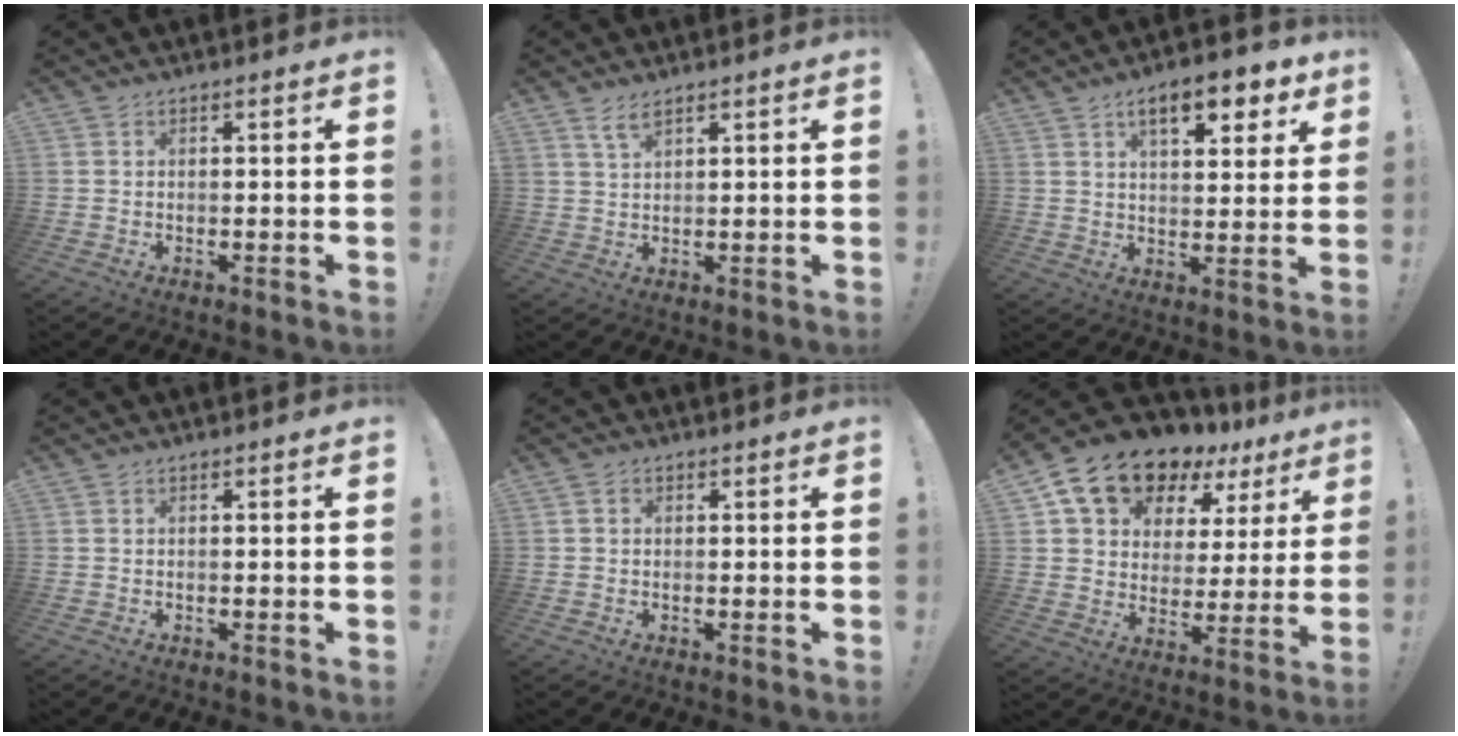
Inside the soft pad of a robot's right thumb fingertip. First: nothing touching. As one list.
[{"total": 3.6, "force": [2.5, 0.9, 2.4], "torque": [-0.037, -0.011, 0.043]}, {"total": 11.1, "force": [6.2, 4.2, 8.2], "torque": [-0.119, -0.022, 0.101]}, {"total": 0.0}, {"total": 1.1, "force": [0.1, 1.0, 0.4], "torque": [-0.001, 0.001, 0.001]}, {"total": 14.7, "force": [11.0, 7.7, 6.1], "torque": [-0.111, -0.079, 0.198]}]